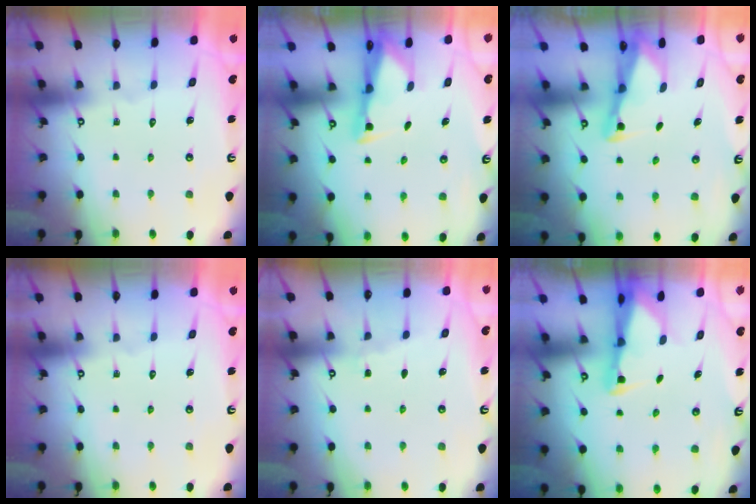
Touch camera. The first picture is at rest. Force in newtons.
{"total": 2.5, "press": 2.5, "slide": 0.4}
{"total": 2.5, "press": 2.5, "slide": 0.1}
{"total": 0.0}
{"total": 2.8, "press": 2.7, "slide": 0.3}
{"total": 2.4, "press": 2.3, "slide": 0.5}